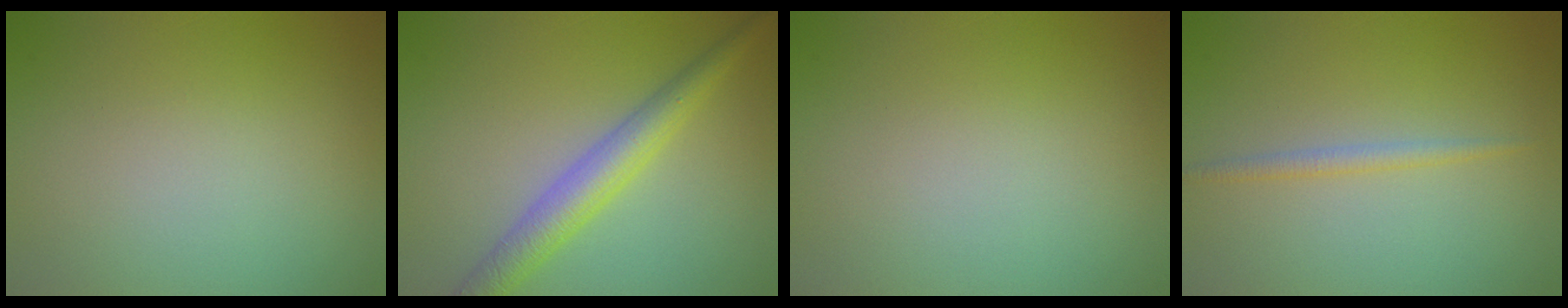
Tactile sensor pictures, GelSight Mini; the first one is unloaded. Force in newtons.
{"total": 3.9, "press": 3.9, "slide": 0.1}
{"total": 0.0}
{"total": 1.2, "press": 1.2, "slide": 0.1}